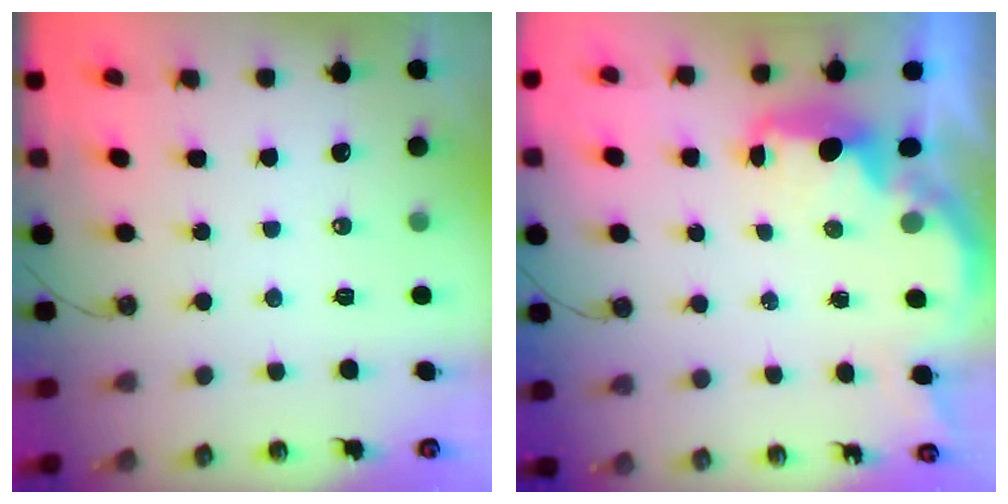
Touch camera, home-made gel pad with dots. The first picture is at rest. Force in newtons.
{"total": 3.4, "press": 3.4, "slide": 0.4}